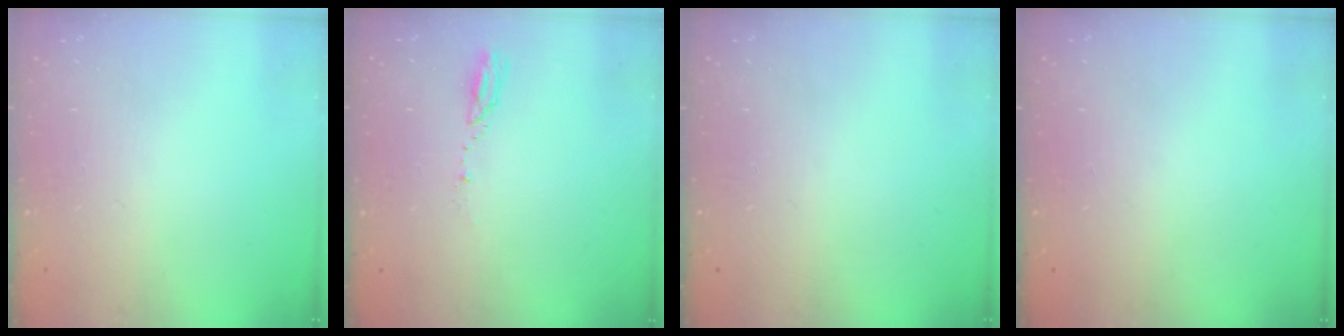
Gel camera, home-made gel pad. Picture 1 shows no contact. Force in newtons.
{"total": 3.1, "press": 3.0, "slide": 0.3}
{"total": 0.0}
{"total": 0.0}